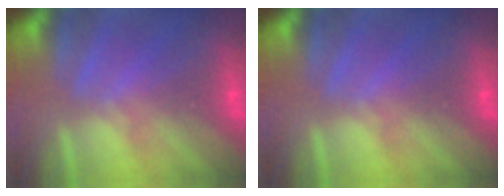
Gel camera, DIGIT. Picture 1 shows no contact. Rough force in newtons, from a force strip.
{"total": 0.0}